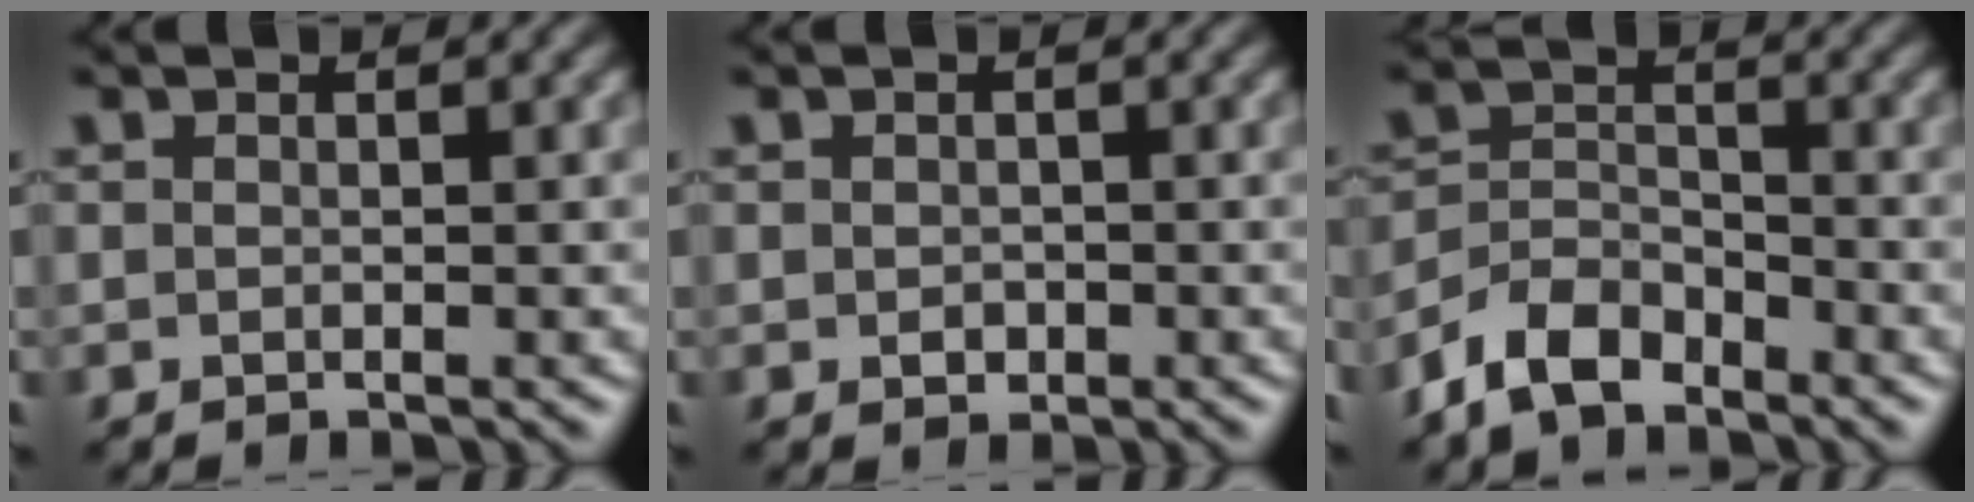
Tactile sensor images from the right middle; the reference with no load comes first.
{"total": 0.9, "force": [0.0, 0.7, 0.5], "torque": [-0.011, -0.003, -0.001]}
{"total": 4.5, "force": [-3.4, 2.2, 1.8], "torque": [-0.036, 0.001, -0.077]}